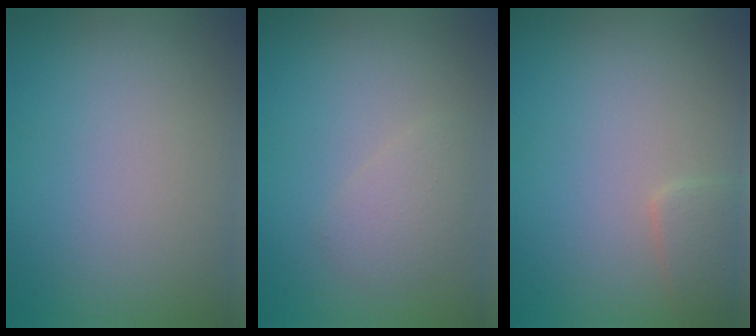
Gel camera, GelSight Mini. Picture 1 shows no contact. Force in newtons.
{"total": 1.5, "press": 1.5, "slide": 0.1}
{"total": 1.7, "press": 1.7, "slide": 0.1}